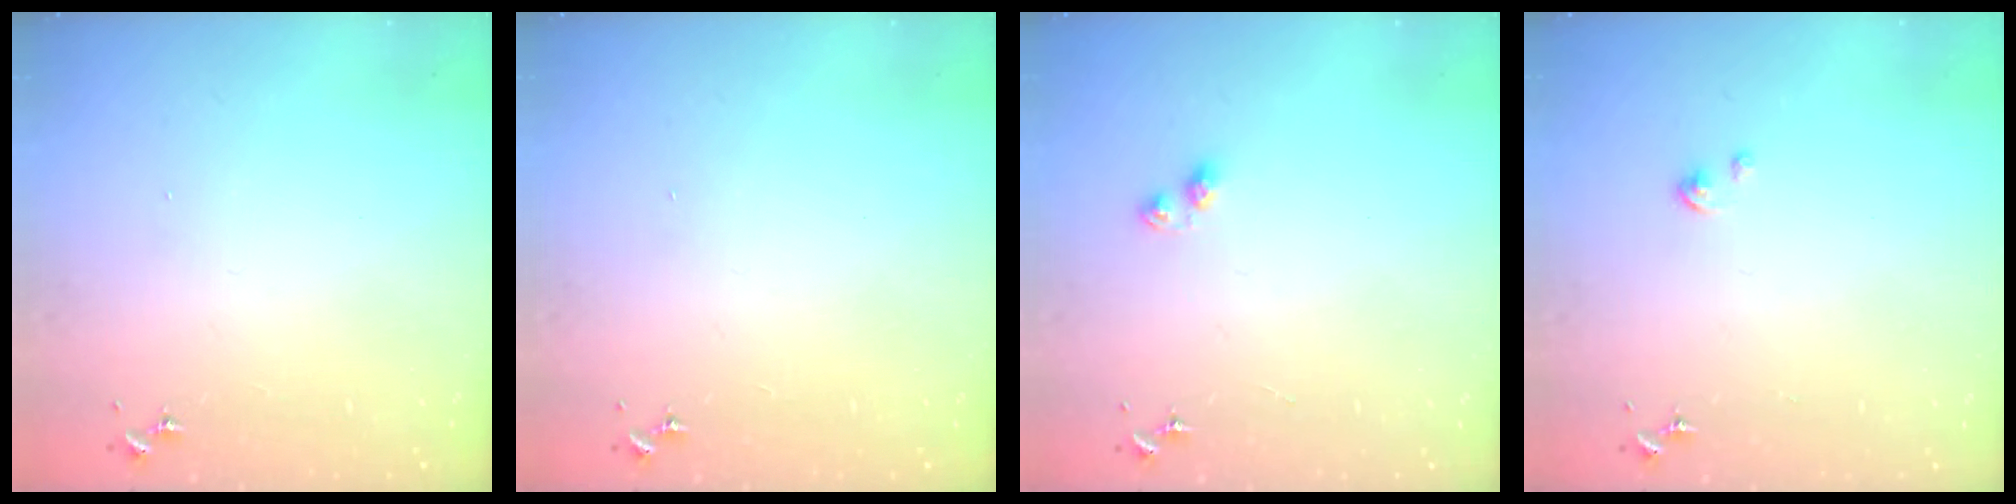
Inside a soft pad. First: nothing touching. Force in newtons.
{"total": 0.0}
{"total": 2.8, "press": 2.7, "slide": 0.4}
{"total": 0.8, "press": 0.8, "slide": 0.2}